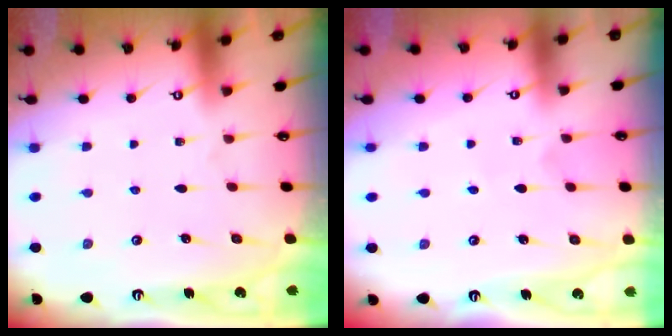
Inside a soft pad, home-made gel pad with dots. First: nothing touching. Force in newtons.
{"total": 2.8, "press": 2.7, "slide": 0.3}